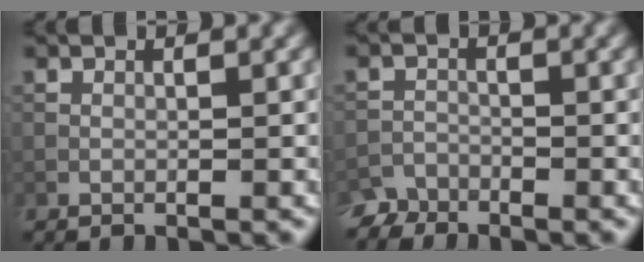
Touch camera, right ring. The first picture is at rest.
{"total": 2.6, "force": [-2.4, 0.8, 0.0], "torque": [-0.003, -0.003, -0.046]}